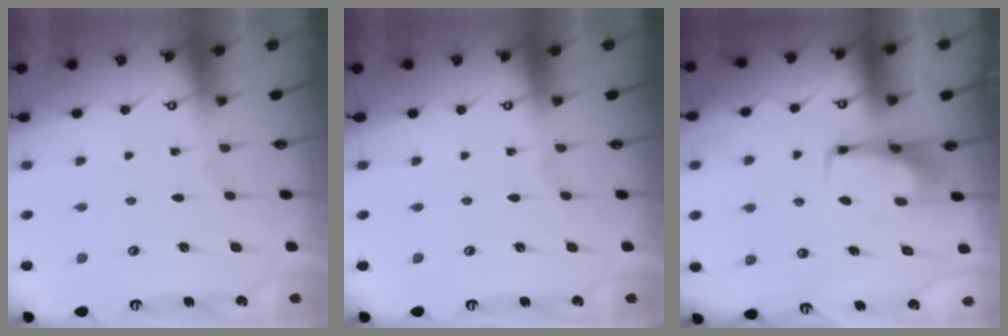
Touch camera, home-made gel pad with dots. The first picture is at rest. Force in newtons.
{"total": 0.0}
{"total": 3.9, "press": 3.9, "slide": 0.3}